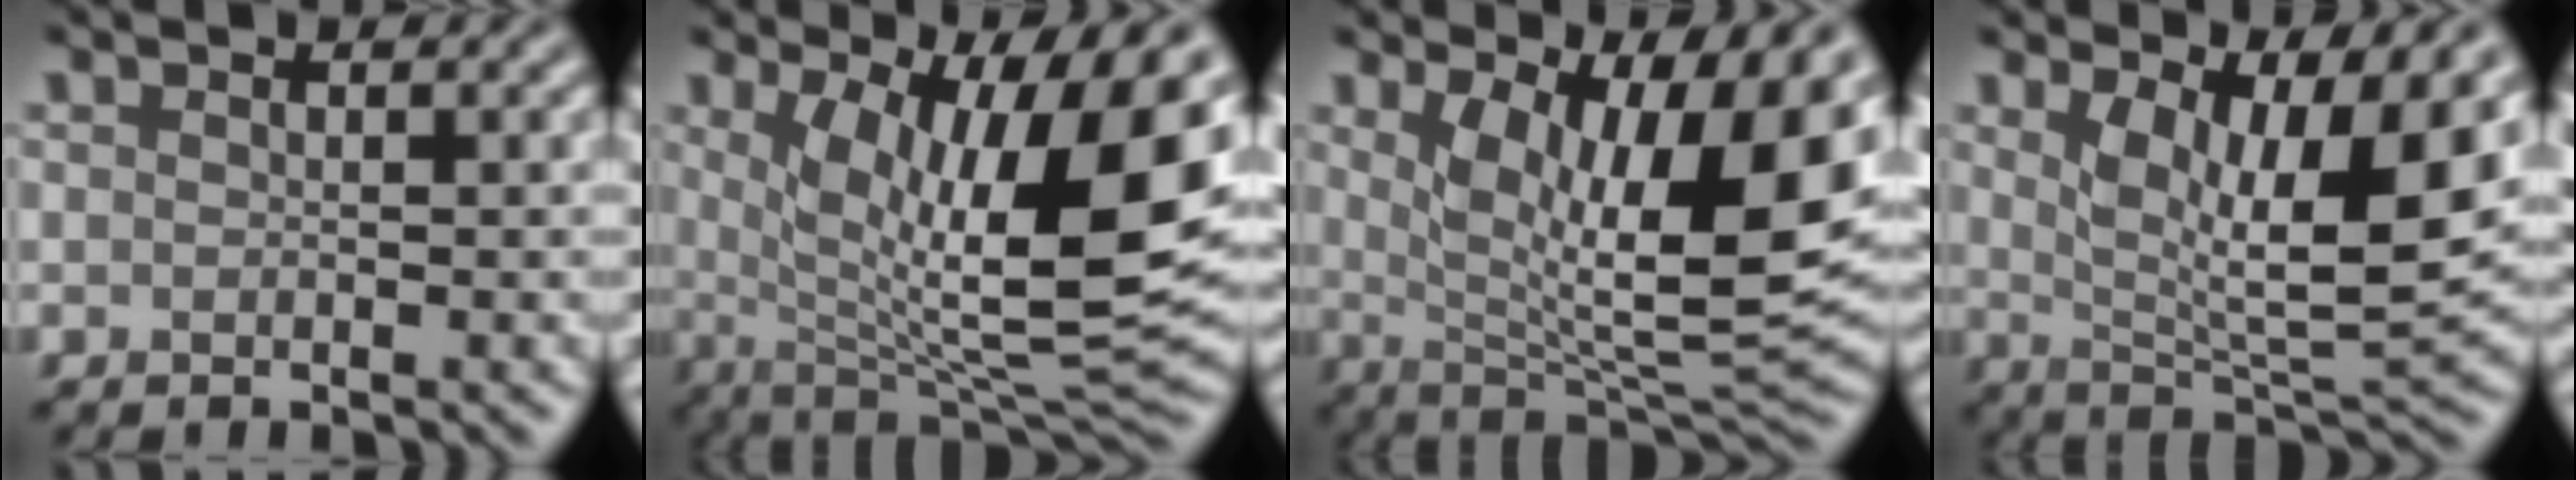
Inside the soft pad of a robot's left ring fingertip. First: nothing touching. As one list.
[{"total": 13.8, "force": [2.8, 4.3, 12.8], "torque": [-0.183, -0.019, 0.046]}, {"total": 12.9, "force": [3.5, 4.2, 11.6], "torque": [-0.157, -0.019, 0.059]}, {"total": 9.4, "force": [3.2, 2.8, 8.4], "torque": [-0.135, -0.015, 0.057]}]